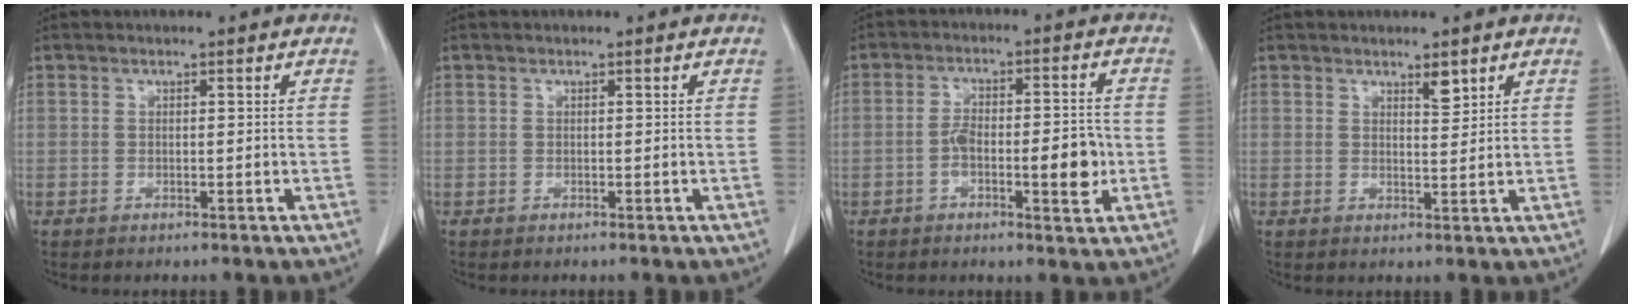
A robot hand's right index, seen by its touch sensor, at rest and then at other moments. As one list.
[{"total": 0.0}, {"total": 8.5, "force": [-2.0, 2.6, 7.9], "torque": [-0.125, 0.012, -0.031]}, {"total": 2.1, "force": [1.5, 0.6, 1.3], "torque": [-0.023, -0.006, 0.027]}]